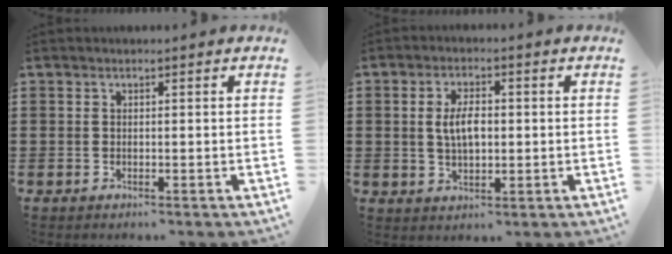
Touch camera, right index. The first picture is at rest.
{"total": 4.8, "force": [0.3, 2.2, 4.2], "torque": [-0.082, 0.002, -0.001]}